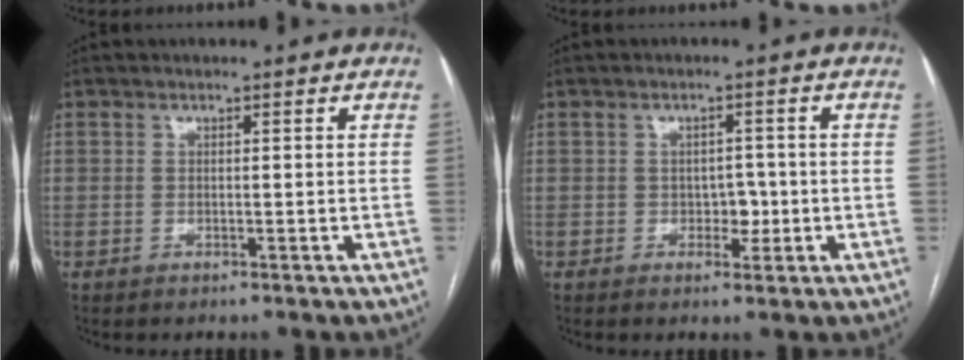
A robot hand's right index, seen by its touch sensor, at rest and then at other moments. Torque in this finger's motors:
{"motor_torque": [0.32, -0.25, 0.00, 0.00]}